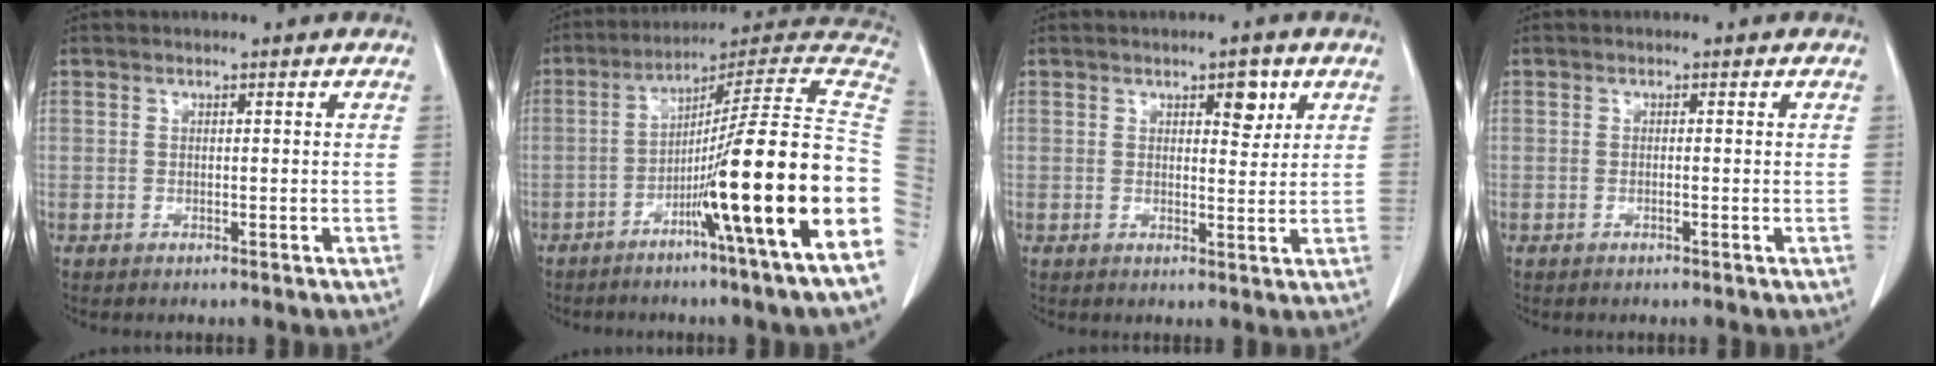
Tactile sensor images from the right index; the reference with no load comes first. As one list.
[{"total": 22.1, "force": [-6.2, -2.7, 21.0], "torque": [-0.237, 0.003, -0.117]}, {"total": 3.4, "force": [1.8, 1.4, 2.5], "torque": [-0.031, -0.003, 0.025]}, {"total": 0.0}]